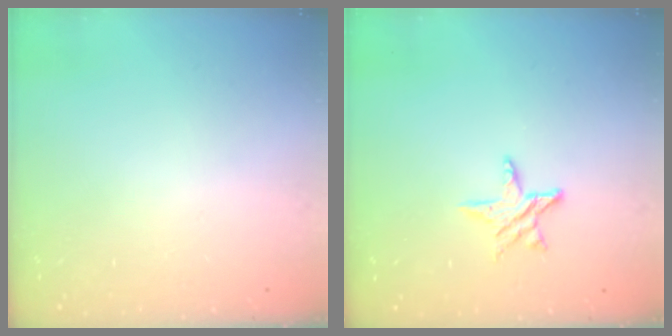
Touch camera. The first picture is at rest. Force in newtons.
{"total": 7.9, "press": 7.9, "slide": 0.6}